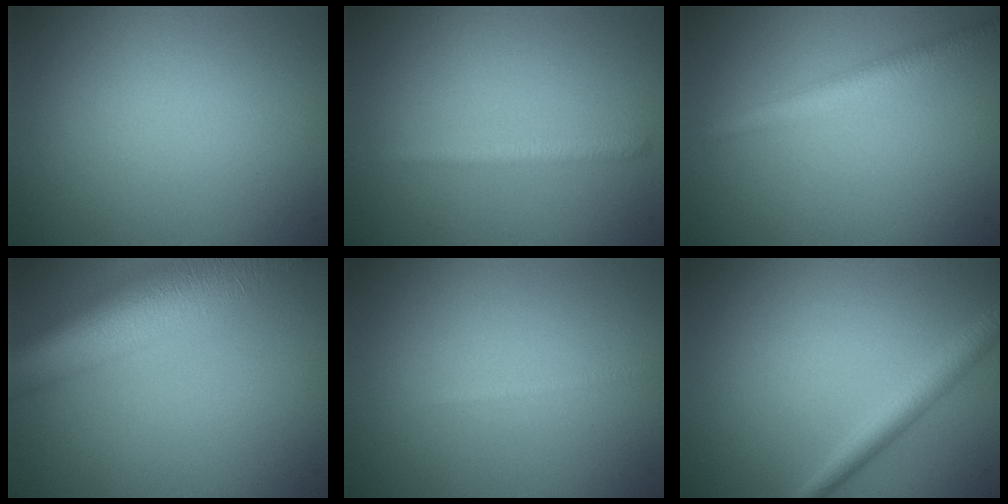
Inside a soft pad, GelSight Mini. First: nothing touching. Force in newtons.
{"total": 1.3, "press": 1.3, "slide": 0.0}
{"total": 2.7, "press": 2.7, "slide": 0.1}
{"total": 11.6, "press": 11.6, "slide": 0.4}
{"total": 0.5, "press": 0.5, "slide": 0.1}
{"total": 2.6, "press": 2.6, "slide": 0.1}